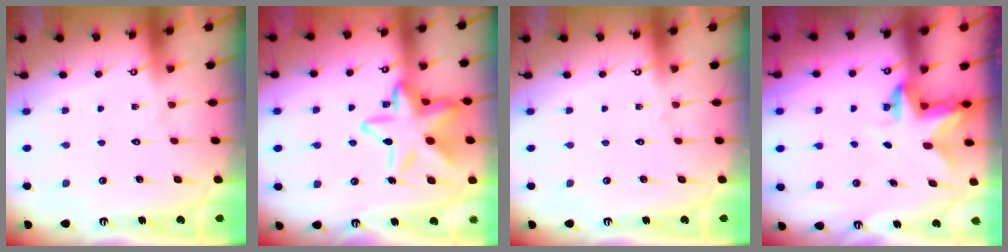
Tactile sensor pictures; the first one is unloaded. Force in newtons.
{"total": 19.7, "press": 19.6, "slide": 1.4}
{"total": 0.0}
{"total": 2.8, "press": 2.8, "slide": 0.5}